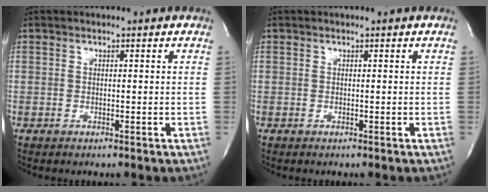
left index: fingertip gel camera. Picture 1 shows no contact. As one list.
[{"total": 0.0}]